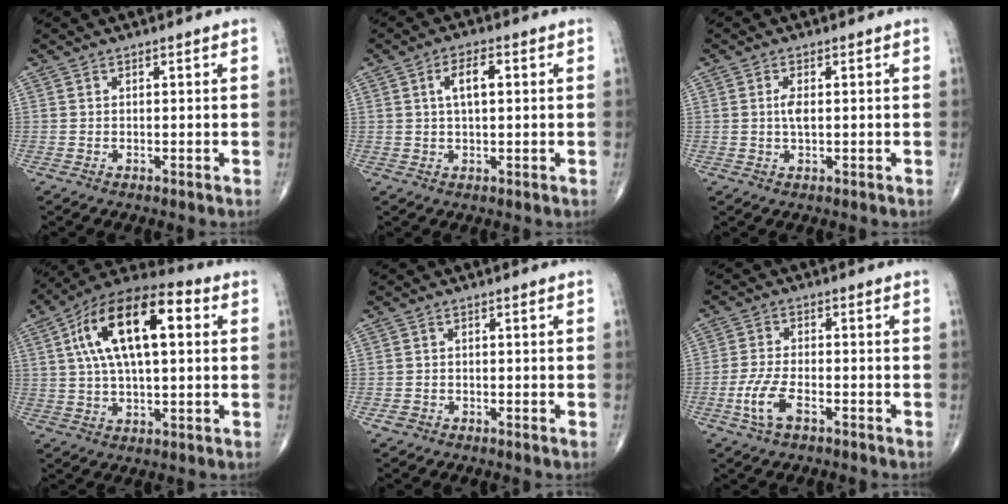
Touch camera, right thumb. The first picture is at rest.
{"total": 5.1, "force": [1.1, 2.2, 4.4], "torque": [-0.078, 0.007, 0.018]}
{"total": 2.5, "force": [0.2, 1.0, 2.3], "torque": [-0.045, -0.002, 0.003]}
{"total": 19.4, "force": [4.7, 8.7, 16.7], "torque": [-0.285, 0.025, 0.068]}
{"total": 1.4, "force": [-0.8, 0.9, 0.6], "torque": [-0.011, 0.000, -0.016]}
{"total": 6.3, "force": [-2.9, 2.7, 4.9], "torque": [-0.113, 0.012, -0.058]}